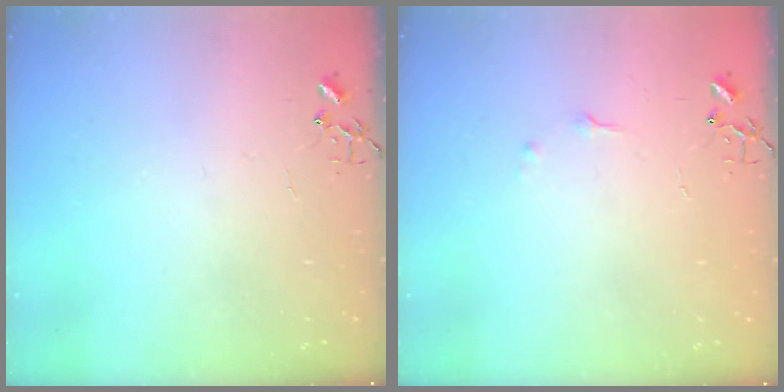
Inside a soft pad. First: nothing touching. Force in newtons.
{"total": 4.8, "press": 4.8, "slide": 0.7}